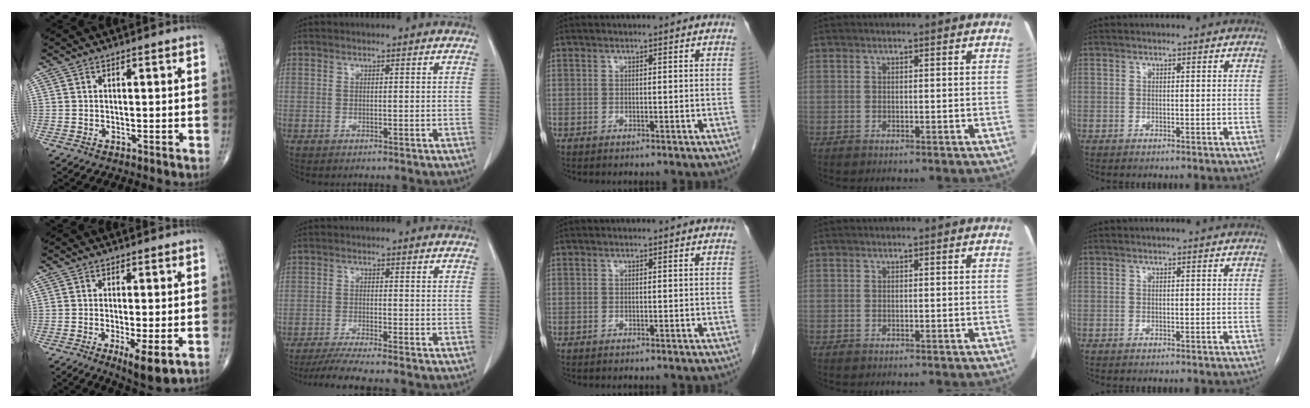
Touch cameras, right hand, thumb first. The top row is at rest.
{"thumb": {"total": 7.0, "force": [-2.4, 1.9, 6.3], "torque": [-0.102, -0.018, -0.035]}, "index": {"total": 5.0, "force": [-4.2, -1.0, 2.6], "torque": [-0.046, -0.020, -0.080]}}